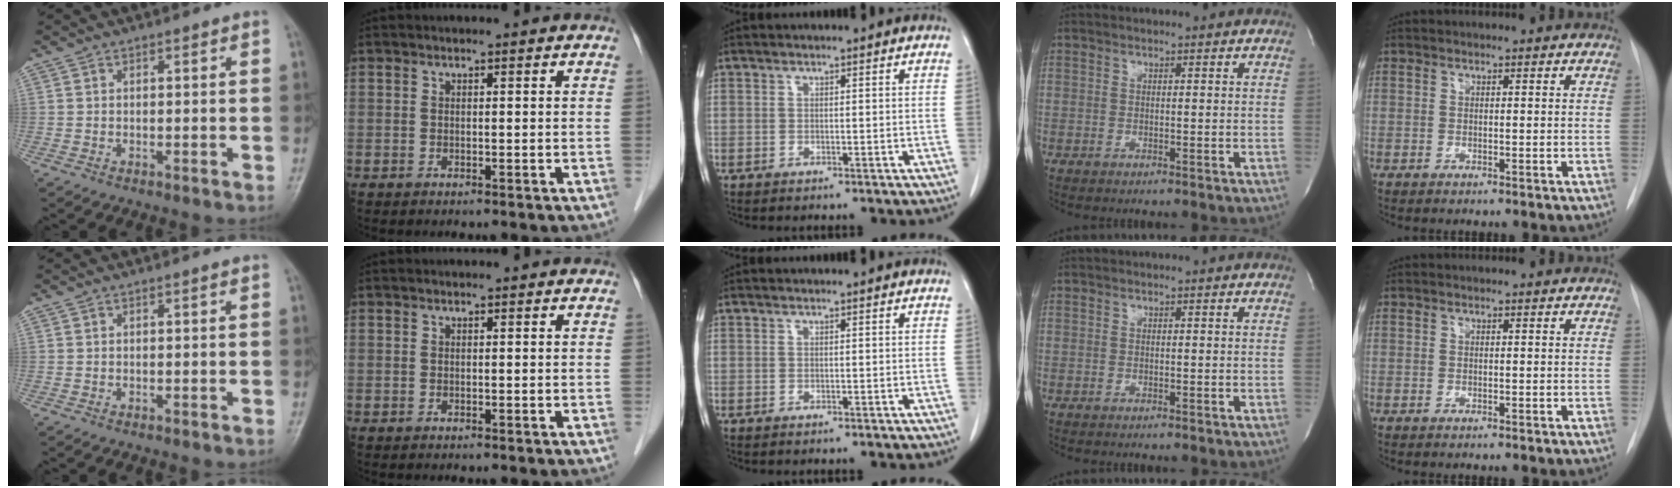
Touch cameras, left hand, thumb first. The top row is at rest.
{}